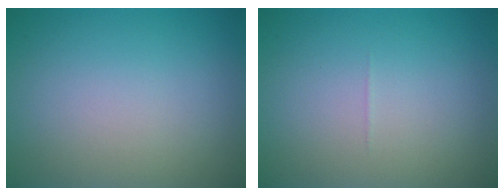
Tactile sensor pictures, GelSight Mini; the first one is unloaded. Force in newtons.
{"total": 0.0}